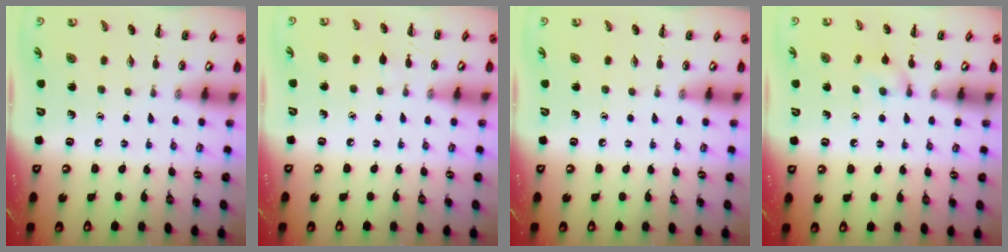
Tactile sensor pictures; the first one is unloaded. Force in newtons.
{"total": 2.8, "press": 2.6, "slide": 0.8}
{"total": 0.0}
{"total": 7.1, "press": 6.9, "slide": 2.0}